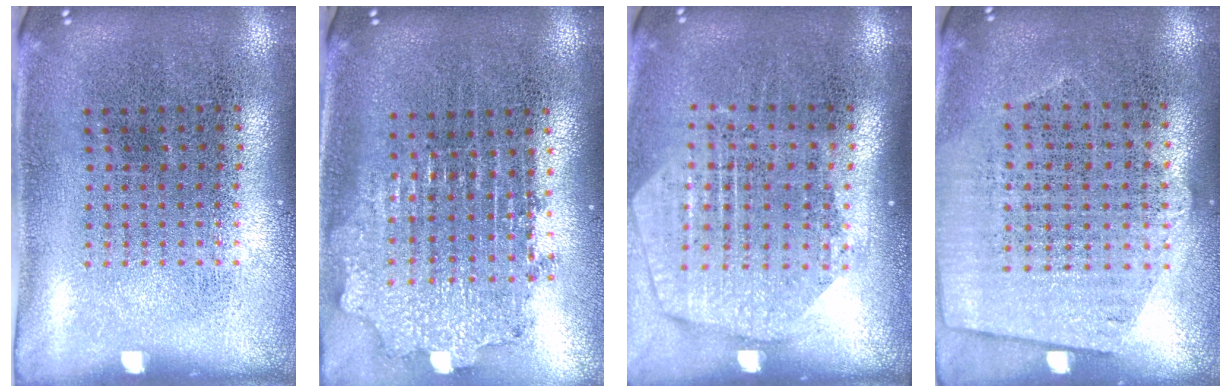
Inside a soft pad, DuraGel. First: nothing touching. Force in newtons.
{"total": 1.9, "press": 1.5, "slide": 1.2}
{"total": 1.9, "press": 1.7, "slide": 0.9}
{"total": 1.2, "press": 1.1, "slide": 0.6}